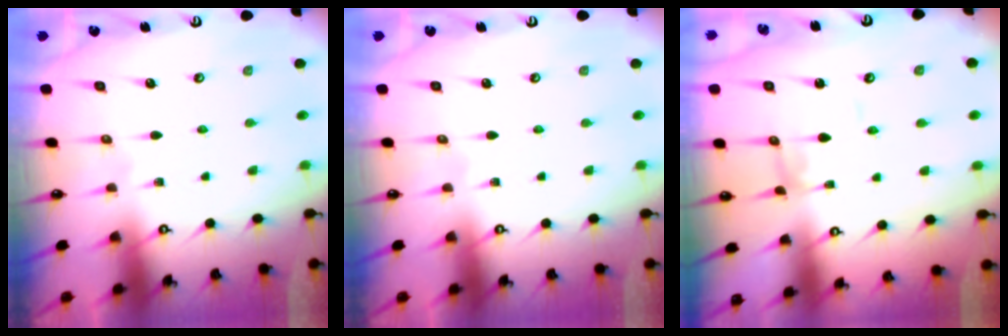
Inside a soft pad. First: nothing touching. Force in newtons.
{"total": 0.0}
{"total": 2.8, "press": 2.8, "slide": 0.1}